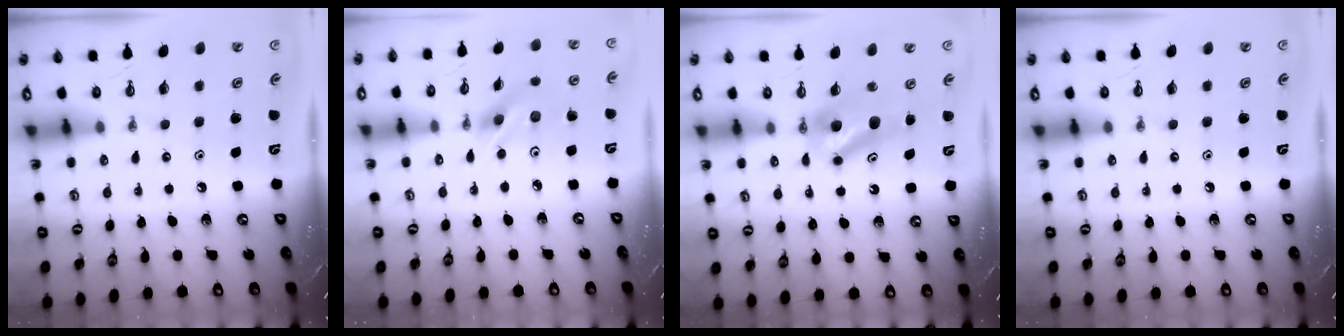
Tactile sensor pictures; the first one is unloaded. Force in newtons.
{"total": 6.4, "press": 6.4, "slide": 0.2}
{"total": 7.2, "press": 7.1, "slide": 1.4}
{"total": 0.0}